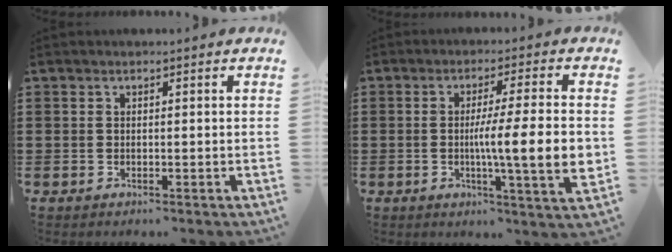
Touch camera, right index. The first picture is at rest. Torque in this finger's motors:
{"motor_torque": [1.76, -0.38, 0.89, 0.19]}